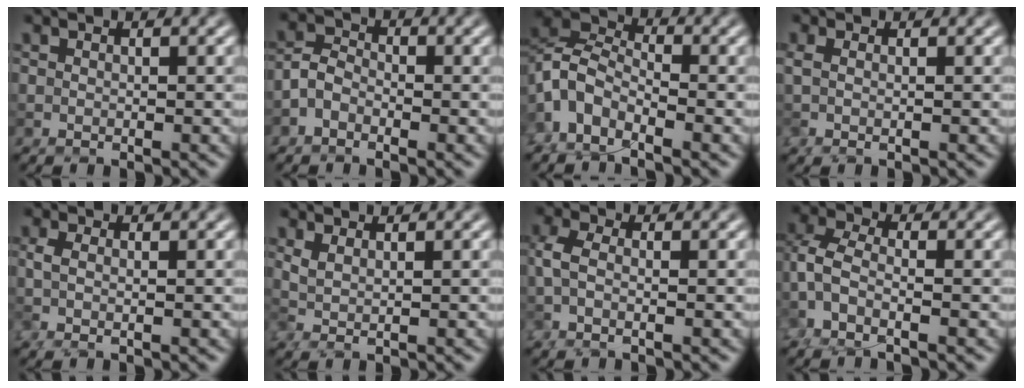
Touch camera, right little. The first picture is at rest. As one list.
[{"total": 1.7, "force": [-0.7, 1.1, 1.1], "torque": [-0.024, 0.012, -0.025]}, {"total": 4.2, "force": [-2.4, 2.3, 2.6], "torque": [-0.059, 0.007, -0.065]}, {"total": 1.4, "force": [0.6, 0.3, 1.2], "torque": [-0.031, 0.000, 0.004]}, {"total": 1.4, "force": [0.4, 0.4, 1.3], "torque": [-0.037, -0.003, 0.001]}, {"total": 1.6, "force": [1.2, 0.4, 1.1], "torque": [-0.019, 0.005, 0.018]}, {"total": 2.5, "force": [-0.1, 1.1, 2.2], "torque": [-0.066, 0.004, -0.015]}, {"total": 3.5, "force": [-1.0, 1.8, 2.9], "torque": [-0.077, 0.006, -0.040]}]